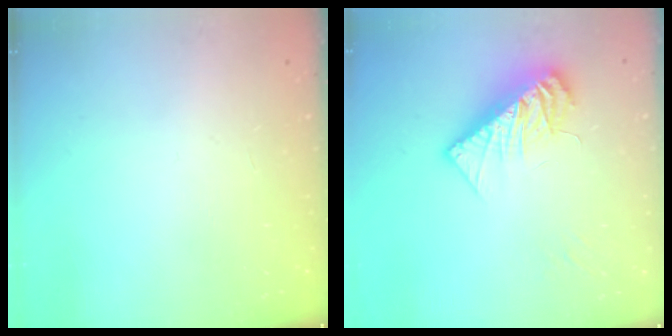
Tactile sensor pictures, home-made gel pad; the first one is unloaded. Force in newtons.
{"total": 13.2, "press": 13.1, "slide": 1.1}